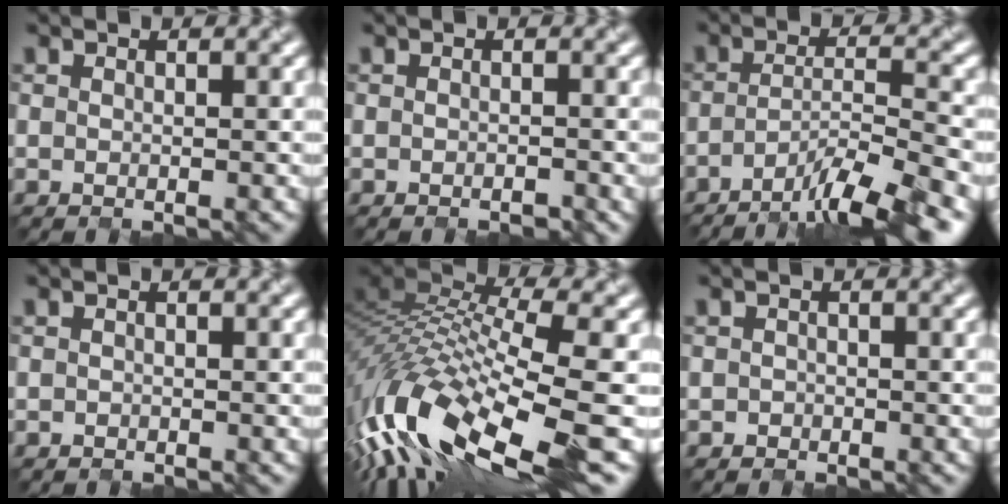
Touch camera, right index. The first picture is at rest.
{"total": 0.8, "force": [-0.6, 0.1, 0.4], "torque": [-0.006, -0.004, -0.009]}
{"total": 7.8, "force": [-5.5, 1.1, 5.4], "torque": [-0.074, 0.004, -0.095]}
{"total": 0.0}
{"total": 13.4, "force": [-4.1, 5.0, 11.8], "torque": [-0.258, -0.001, -0.074]}
{"total": 0.5, "force": [-0.2, 0.4, -0.2], "torque": [0.008, -0.006, -0.005]}